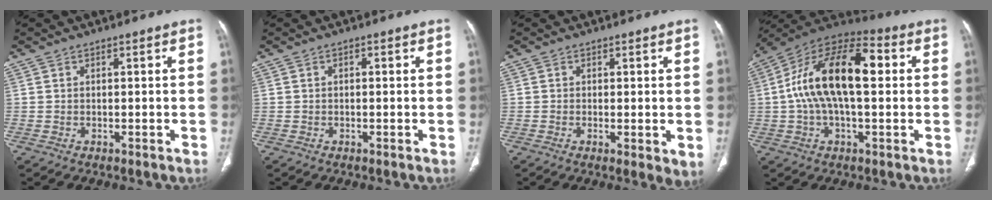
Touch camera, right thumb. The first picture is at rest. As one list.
[{"total": 0.7, "force": [0.1, 0.4, 0.6], "torque": [-0.010, 0.003, 0.000]}, {"total": 2.5, "force": [-0.2, 0.8, 2.3], "torque": [-0.042, -0.009, -0.006]}, {"total": 18.9, "force": [2.2, 8.9, 16.6], "torque": [-0.289, 0.043, 0.028]}]